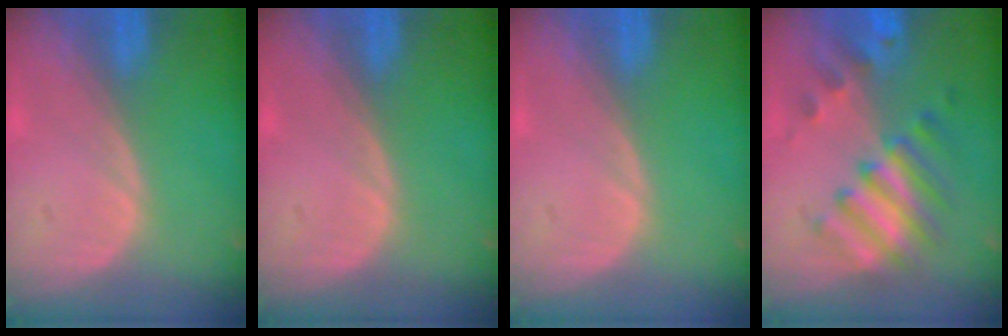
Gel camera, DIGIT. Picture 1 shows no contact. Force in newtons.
{"total": 0.0}
{"total": 0.0}
{"total": 7.8, "press": 7.7, "slide": 1.7}